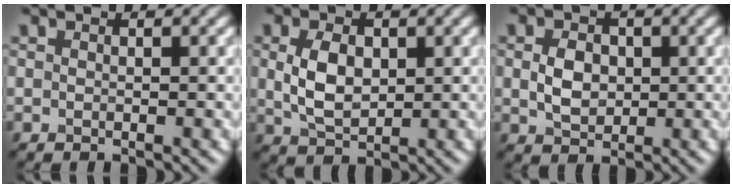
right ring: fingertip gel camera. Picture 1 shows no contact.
{"total": 4.2, "force": [0.6, 2.7, 3.2], "torque": [-0.076, 0.001, 0.015]}
{"total": 3.0, "force": [0.2, 2.3, 2.0], "torque": [-0.044, 0.001, 0.003]}